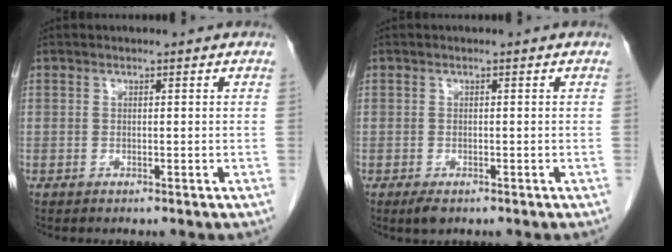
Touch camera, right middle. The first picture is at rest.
{"total": 1.9, "force": [-1.2, 0.8, 1.3], "torque": [-0.026, -0.004, -0.015]}